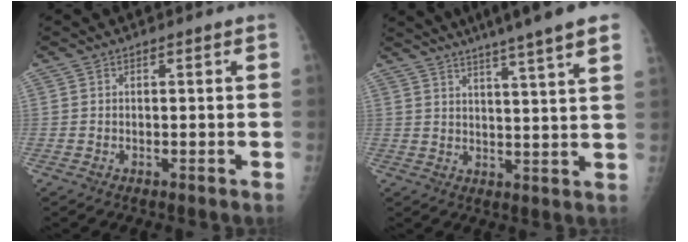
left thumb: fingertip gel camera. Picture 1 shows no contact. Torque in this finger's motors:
{"motor_torque": [2.26, -1.29, 1.60, -1.17, 0.20]}